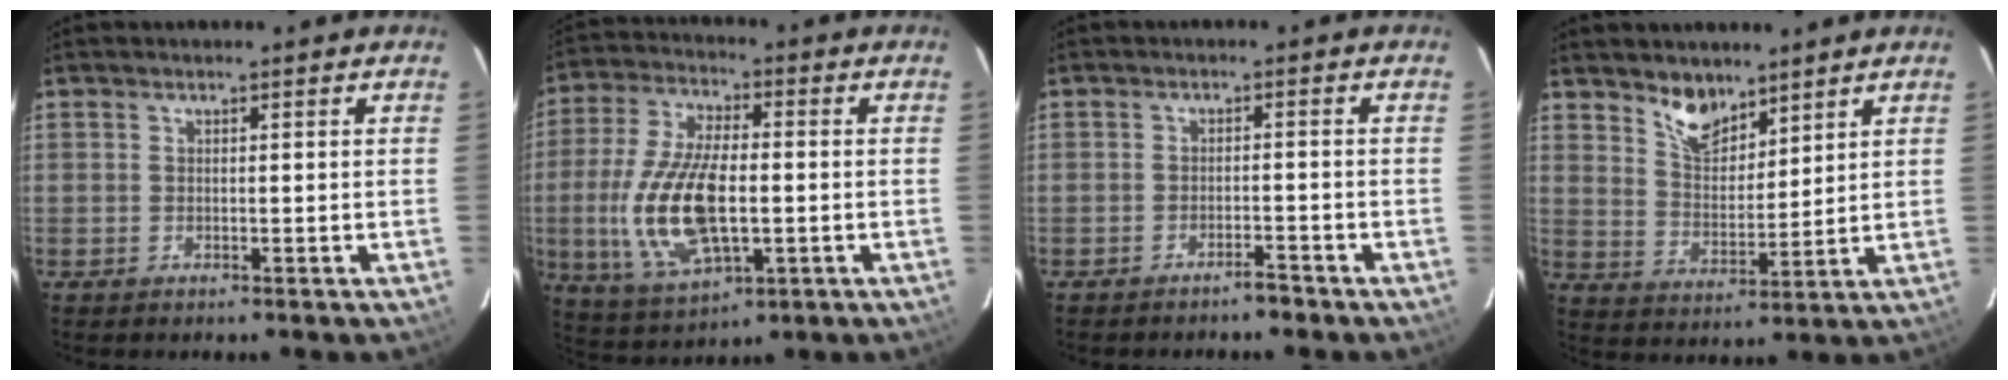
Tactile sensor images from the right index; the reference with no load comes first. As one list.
[{"total": 17.0, "force": [-2.3, 7.5, 15.1], "torque": [-0.319, -0.006, -0.033]}, {"total": 2.3, "force": [-2.1, 0.5, 0.8], "torque": [-0.021, 0.002, -0.027]}, {"total": 8.1, "force": [6.4, 3.4, 3.7], "torque": [-0.061, -0.002, 0.125]}]